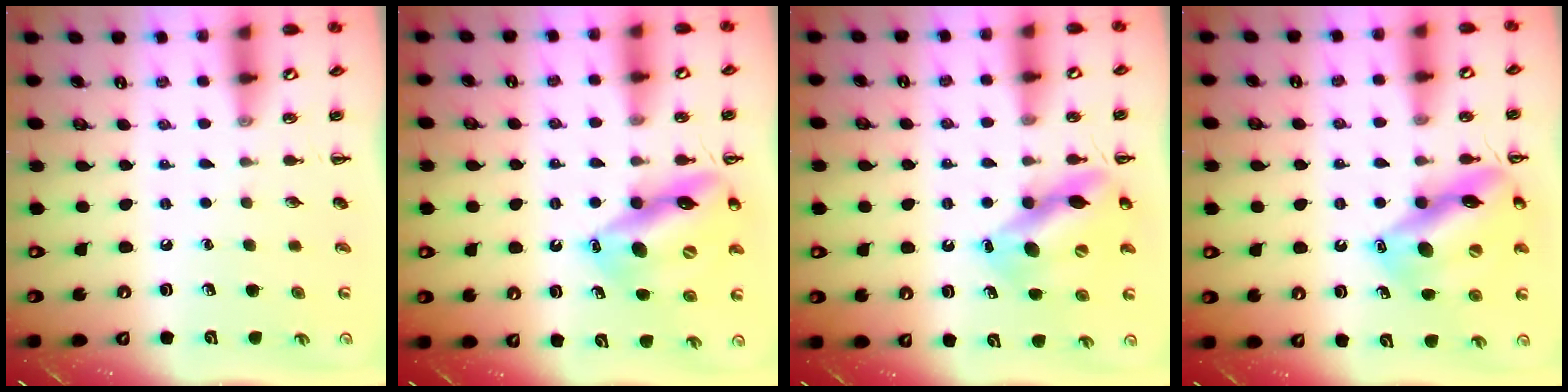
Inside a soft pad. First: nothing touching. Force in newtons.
{"total": 15.9, "press": 15.2, "slide": 4.7}
{"total": 12.7, "press": 12.3, "slide": 3.2}
{"total": 16.1, "press": 16.0, "slide": 1.6}